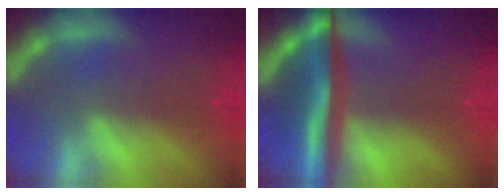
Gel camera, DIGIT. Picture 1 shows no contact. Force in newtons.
{"total": 9.1}